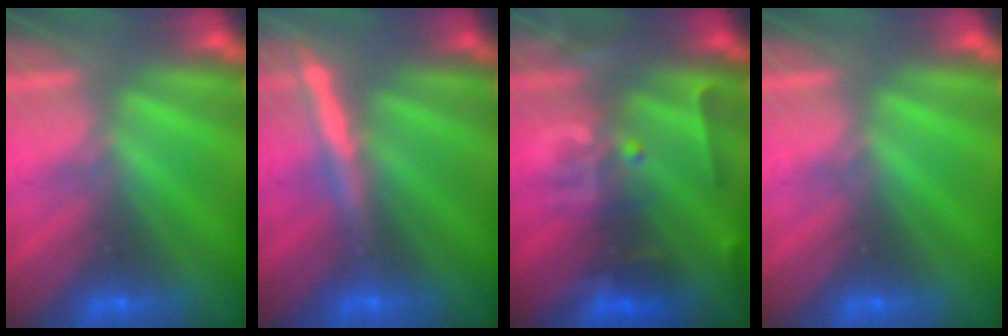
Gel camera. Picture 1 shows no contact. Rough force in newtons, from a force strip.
{"total": 3.5}
{"total": 2.9}
{"total": 0.0}